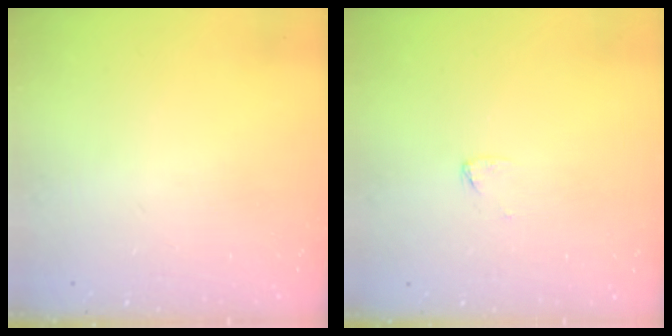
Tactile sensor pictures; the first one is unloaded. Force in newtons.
{"total": 3.1, "press": 3.1, "slide": 0.2}